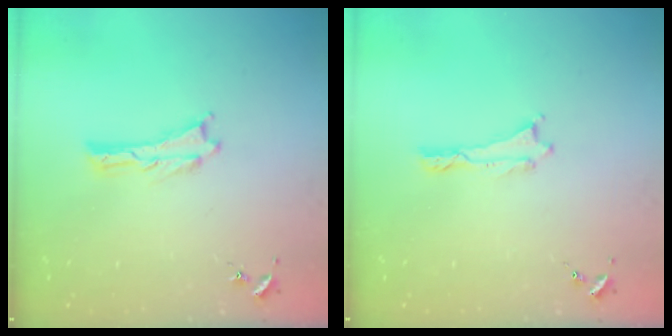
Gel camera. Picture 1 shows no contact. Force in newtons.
{"total": 0.0}